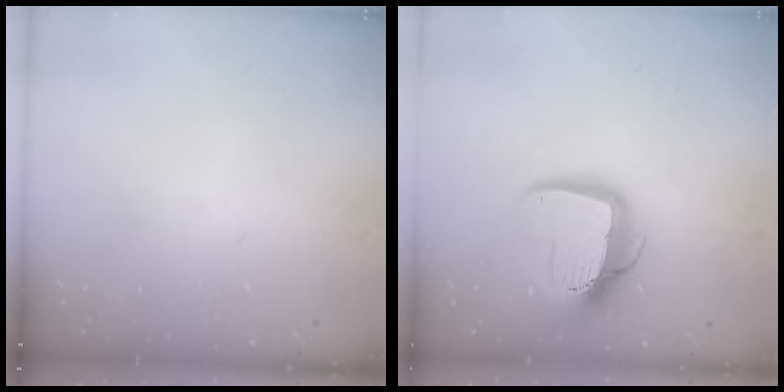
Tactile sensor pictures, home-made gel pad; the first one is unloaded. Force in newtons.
{"total": 14.0, "press": 13.9, "slide": 1.7}